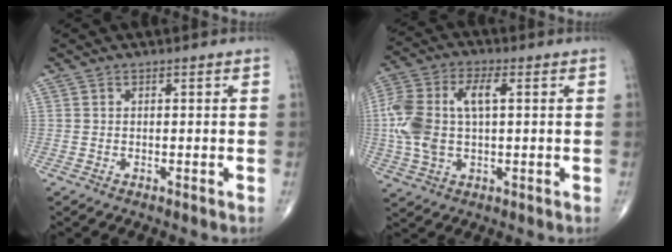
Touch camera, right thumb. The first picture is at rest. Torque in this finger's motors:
{"motor_torque": [1.66, 1.76, 0.57, -0.35, 0.32]}